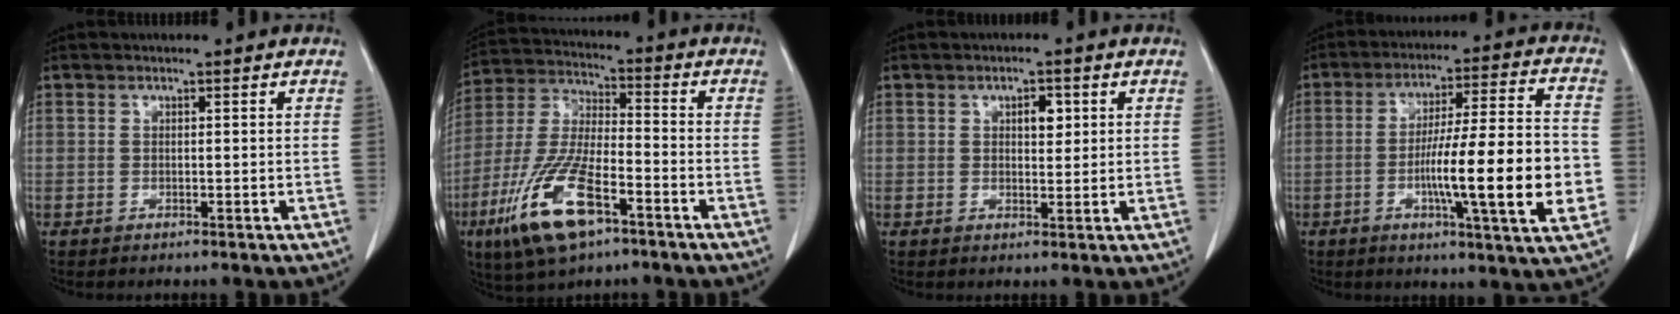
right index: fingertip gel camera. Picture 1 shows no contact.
{"total": 14.8, "force": [-7.5, 4.3, 12.1], "torque": [-0.255, -0.016, -0.134]}
{"total": 2.7, "force": [1.0, 1.3, 2.2], "torque": [-0.032, -0.001, 0.015]}
{"total": 17.9, "force": [-3.6, 0.8, 17.5], "torque": [-0.256, 0.002, -0.055]}